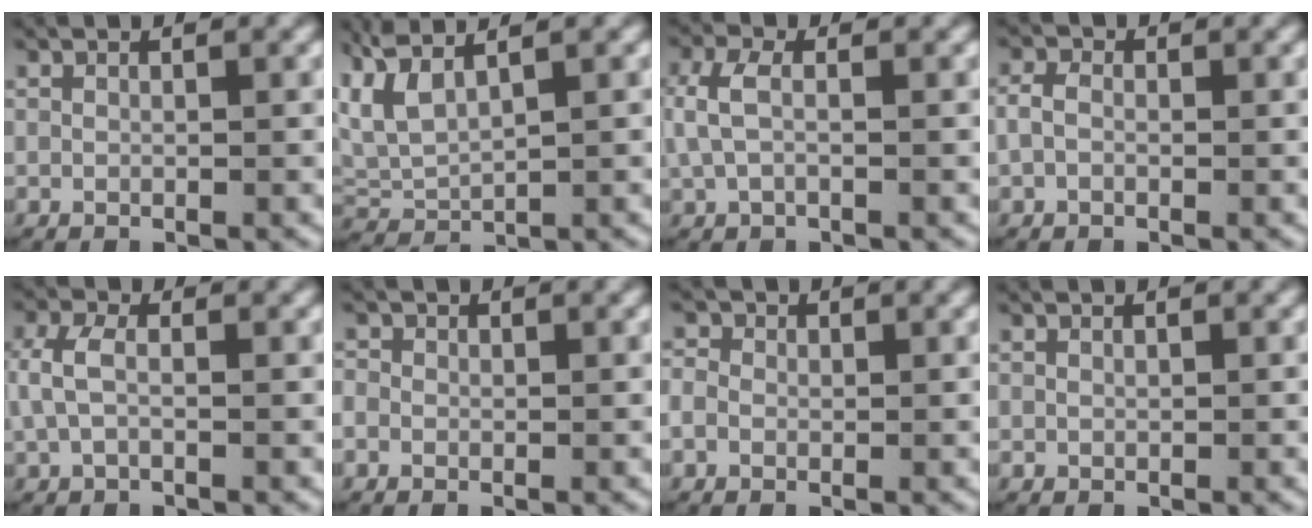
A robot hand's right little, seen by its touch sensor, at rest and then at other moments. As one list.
[{"total": 6.1, "force": [2.3, 4.2, 3.7], "torque": [-0.114, 0.001, 0.043]}, {"total": 3.0, "force": [0.2, 1.9, 2.3], "torque": [-0.069, 0.000, 0.005]}, {"total": 1.8, "force": [-0.2, 1.4, 1.1], "torque": [-0.030, 0.000, -0.004]}, {"total": 2.6, "force": [0.0, 1.7, 2.0], "torque": [-0.062, -0.002, 0.002]}, {"total": 1.9, "force": [-0.1, 1.8, 0.5], "torque": [-0.015, 0.001, -0.008]}, {"total": 2.5, "force": [0.0, 2.4, 0.9], "torque": [-0.027, 0.001, -0.005]}, {"total": 0.5, "force": [0.1, 0.5, 0.0], "torque": [-0.007, -0.007, 0.008]}]